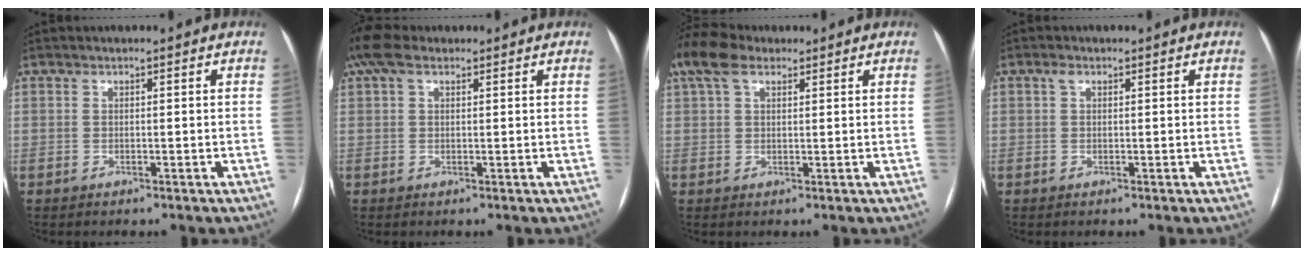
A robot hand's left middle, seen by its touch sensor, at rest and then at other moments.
{"total": 4.7, "force": [3.1, 2.2, 2.8], "torque": [-0.073, 0.041, 0.065]}
{"total": 7.7, "force": [5.1, 3.6, 4.6], "torque": [-0.109, 0.042, 0.100]}
{"total": 0.9, "force": [0.4, 0.5, 0.6], "torque": [-0.016, 0.010, 0.008]}